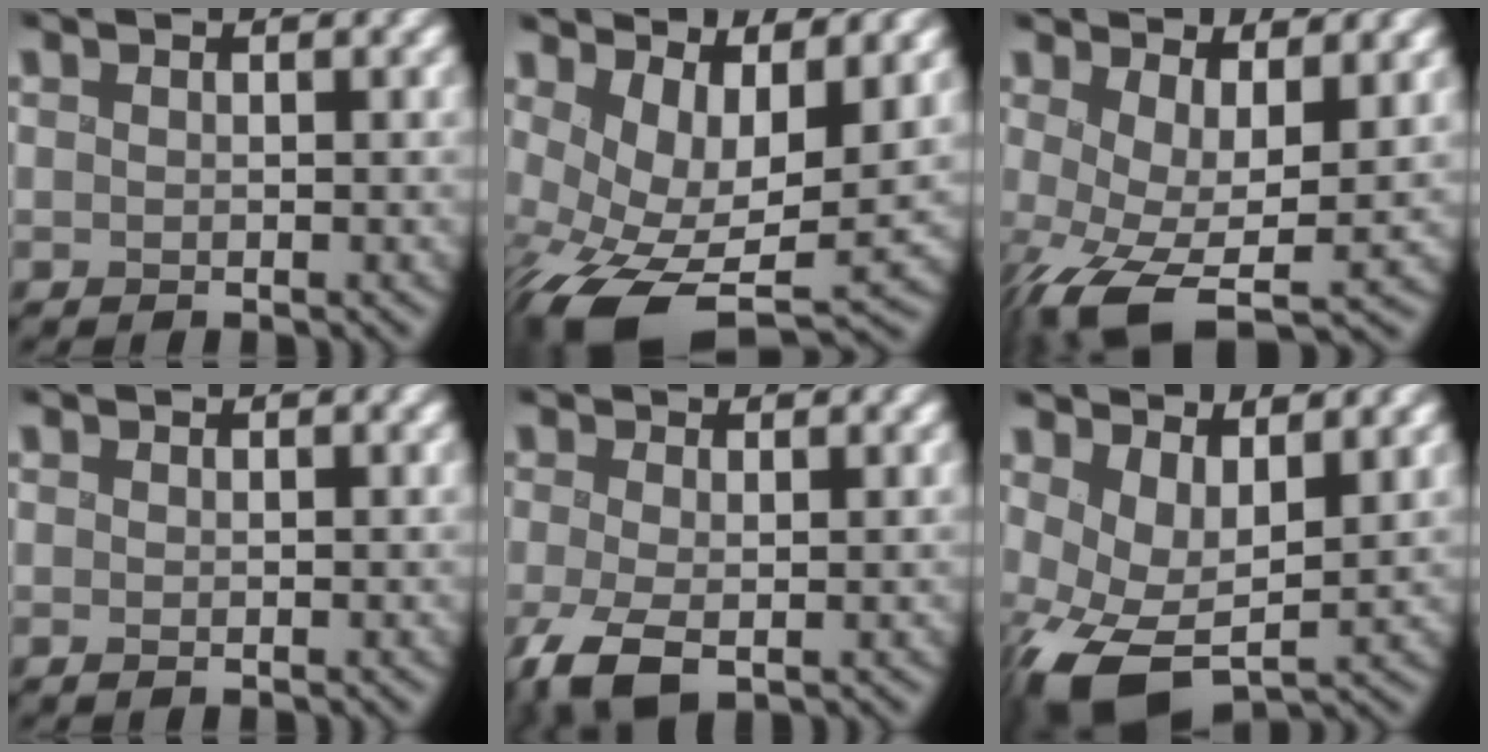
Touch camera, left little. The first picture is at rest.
{"total": 10.9, "force": [-1.6, 5.8, 9.0], "torque": [-0.173, -0.037, -0.018]}
{"total": 7.7, "force": [-1.4, 3.5, 6.7], "torque": [-0.125, -0.020, -0.020]}
{"total": 0.0}
{"total": 3.8, "force": [-1.4, 1.8, 3.0], "torque": [-0.069, -0.005, -0.027]}
{"total": 7.9, "force": [-1.4, 4.4, 6.4], "torque": [-0.133, -0.017, -0.022]}